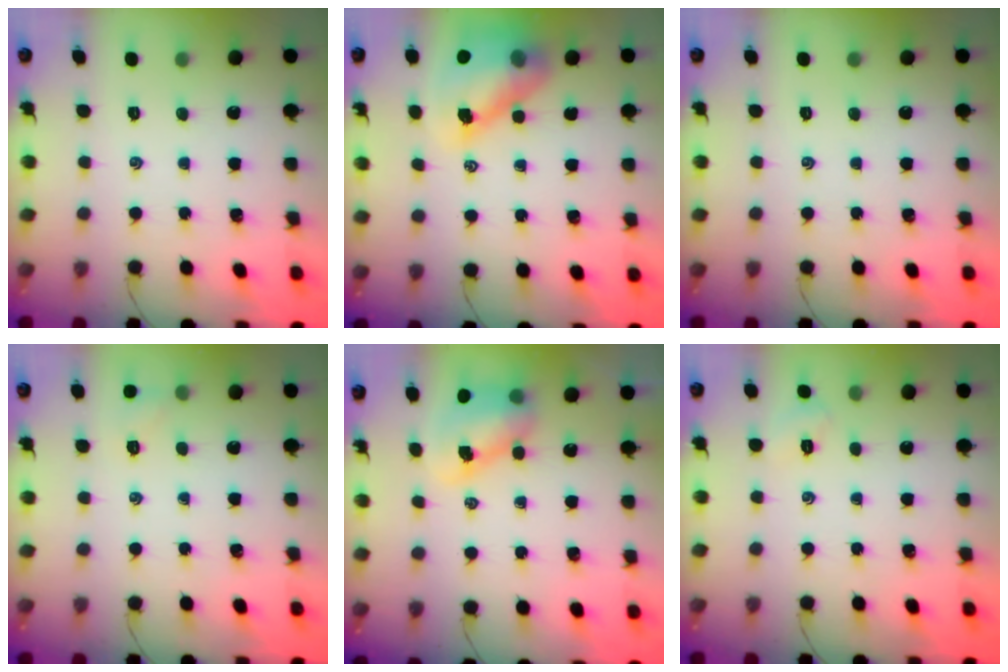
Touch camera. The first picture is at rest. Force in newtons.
{"total": 12.5, "press": 12.1, "slide": 3.2}
{"total": 0.0}
{"total": 5.8, "press": 5.6, "slide": 1.7}
{"total": 8.3, "press": 8.1, "slide": 1.7}
{"total": 4.7, "press": 4.6, "slide": 1.1}